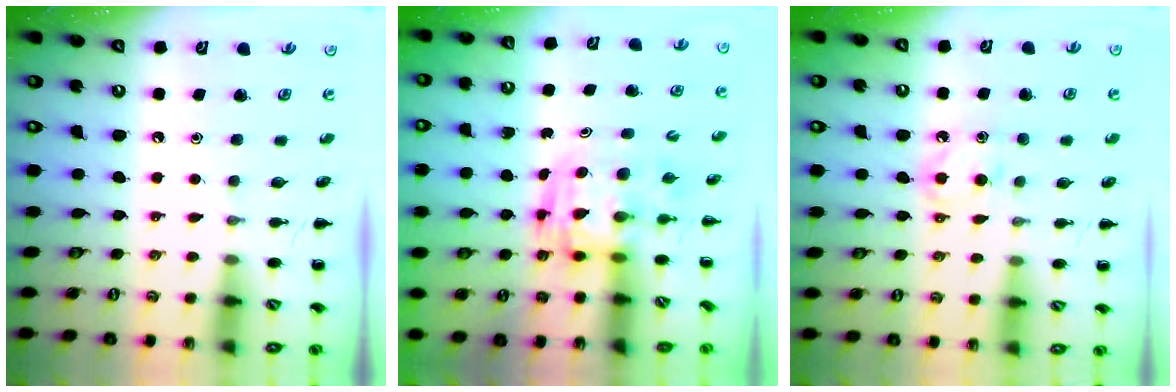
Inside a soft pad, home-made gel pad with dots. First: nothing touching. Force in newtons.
{"total": 3.0, "press": 3.0, "slide": 0.5}
{"total": 5.1, "press": 4.8, "slide": 1.6}